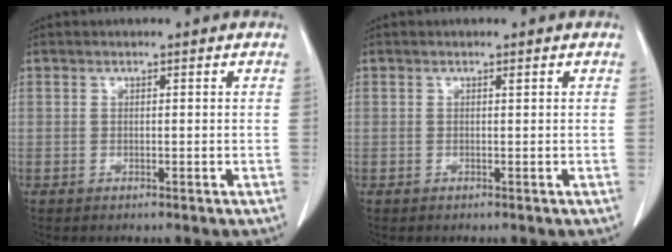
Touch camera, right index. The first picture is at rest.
{"total": 0.0}